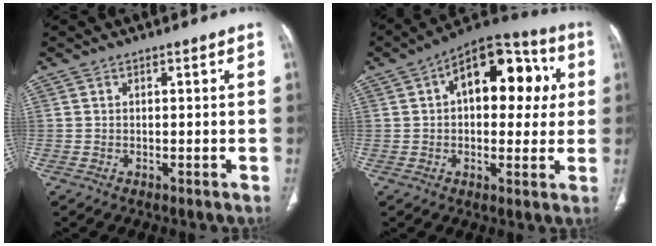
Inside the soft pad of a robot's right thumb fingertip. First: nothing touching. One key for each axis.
{"total": 18.3, "fx": 4.0, "fy": 10.4, "fz": 14.5, "tx": -0.153, "ty": 0.028, "tz": 0.048}